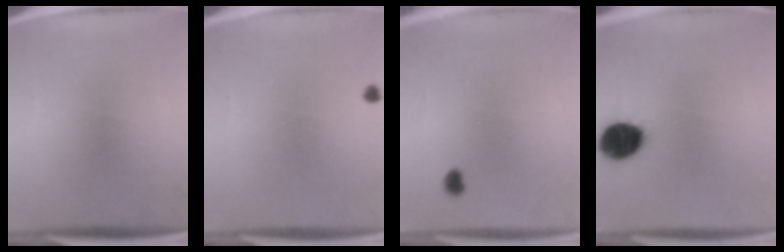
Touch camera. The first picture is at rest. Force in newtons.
{"total": 0.7}
{"total": 1.3}
{"total": 12.3}